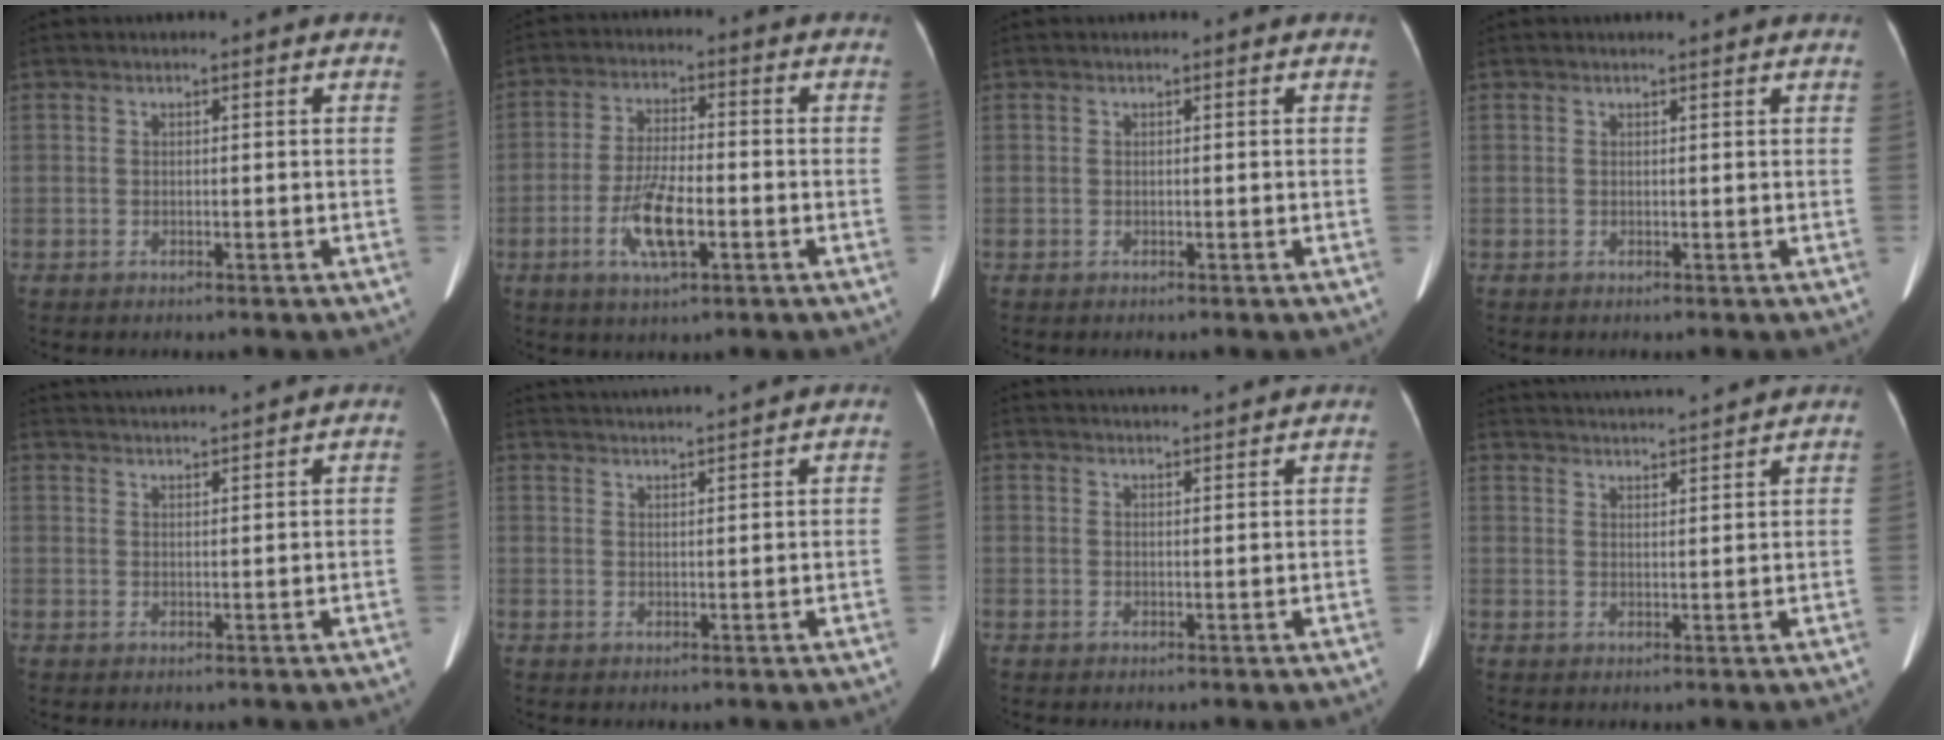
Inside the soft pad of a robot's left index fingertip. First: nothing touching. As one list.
[{"total": 8.1, "force": [-2.9, 2.0, 7.3], "torque": [-0.149, -0.003, -0.052]}, {"total": 0.0}, {"total": 1.1, "force": [1.1, -0.1, 0.3], "torque": [-0.011, 0.003, 0.014]}, {"total": 7.0, "force": [6.7, -0.9, 1.9], "torque": [-0.037, 0.025, 0.101]}, {"total": 7.3, "force": [6.9, -1.0, 2.0], "torque": [-0.039, 0.024, 0.106]}, {"total": 6.9, "force": [6.6, 0.2, 2.1], "torque": [-0.035, 0.025, 0.086]}, {"total": 11.9, "force": [11.4, 0.0, 3.5], "torque": [-0.070, 0.022, 0.163]}]